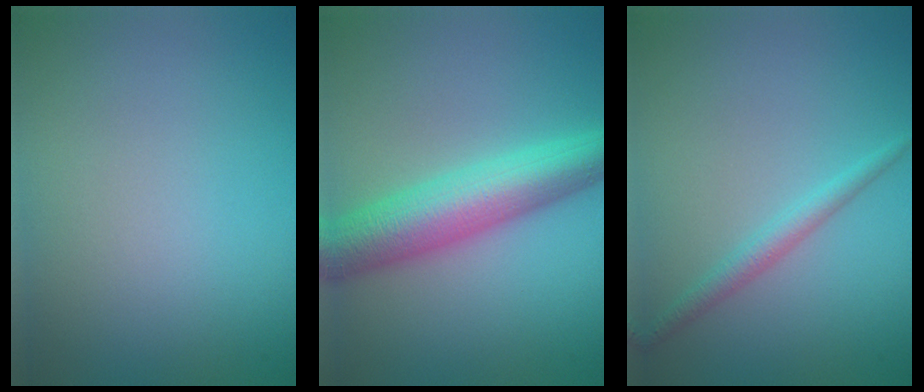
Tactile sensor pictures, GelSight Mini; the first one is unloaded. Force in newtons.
{"total": 7.3, "press": 7.3, "slide": 0.1}
{"total": 1.8, "press": 1.8, "slide": 0.1}